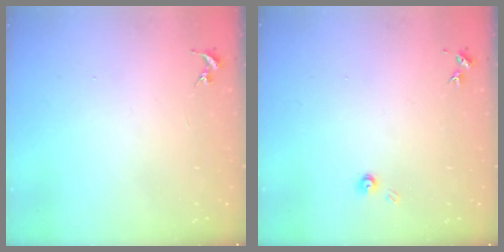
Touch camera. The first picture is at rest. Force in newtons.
{"total": 3.2, "press": 3.2, "slide": 0.3}